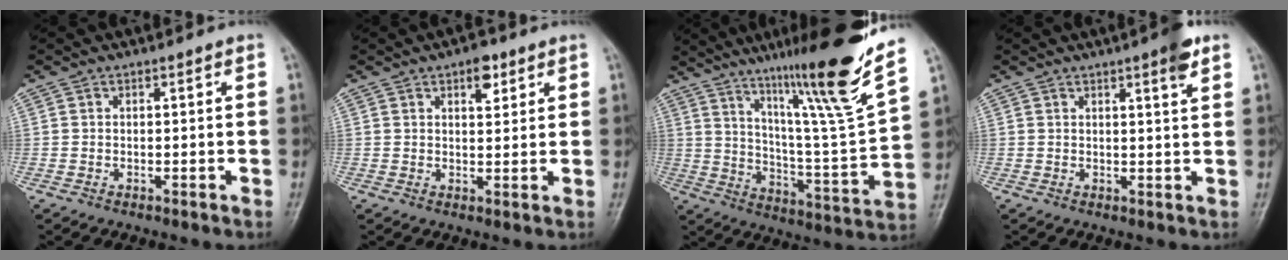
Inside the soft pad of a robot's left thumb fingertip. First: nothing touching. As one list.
[{"total": 4.1, "force": [2.3, 1.9, 2.7], "torque": [-0.025, -0.010, 0.033]}, {"total": 23.3, "force": [15.5, 0.6, 17.3], "torque": [-0.240, -0.079, 0.252]}, {"total": 4.2, "force": [2.6, 0.3, 3.3], "torque": [-0.041, -0.014, 0.034]}]